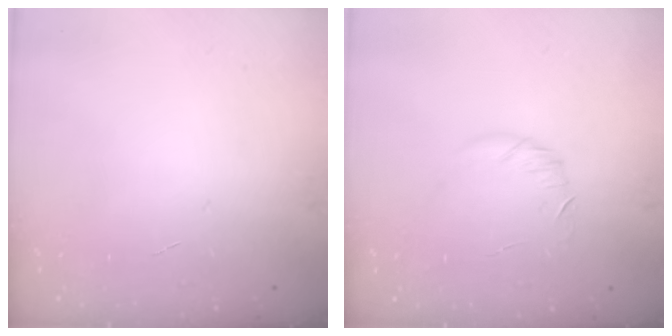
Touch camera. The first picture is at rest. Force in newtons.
{"total": 5.2, "press": 5.0, "slide": 1.4}